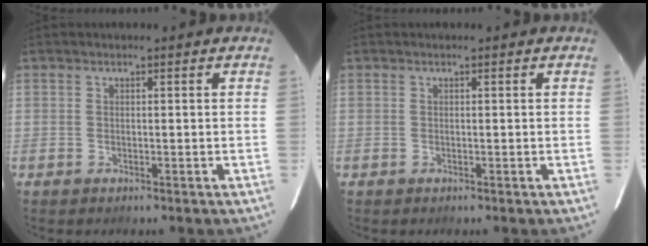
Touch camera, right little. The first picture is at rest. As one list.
[{"total": 0.0}]